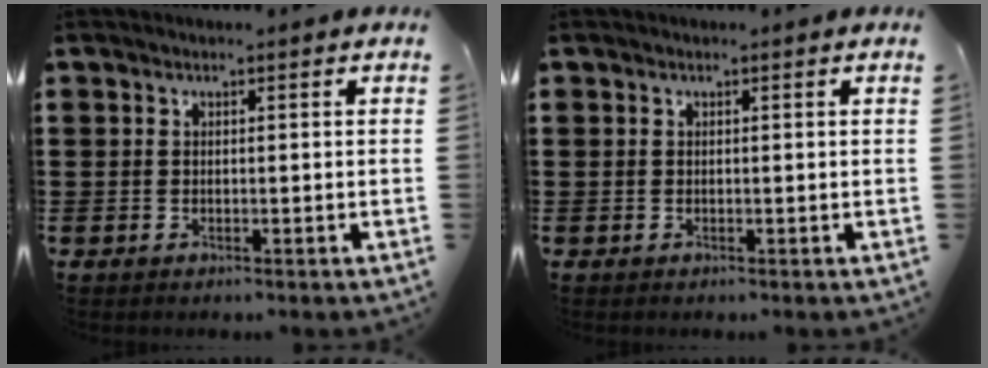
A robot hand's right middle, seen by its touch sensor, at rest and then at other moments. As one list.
[{"total": 0.0}]